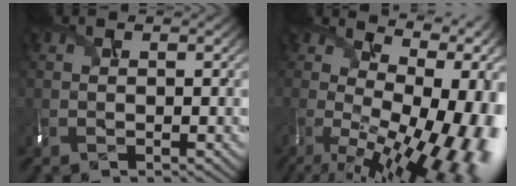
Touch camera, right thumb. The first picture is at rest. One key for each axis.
{"total": 18.4, "fx": -2.1, "fy": 7.7, "fz": 16.6, "tx": -0.185, "ty": -0.012, "tz": 0.018}